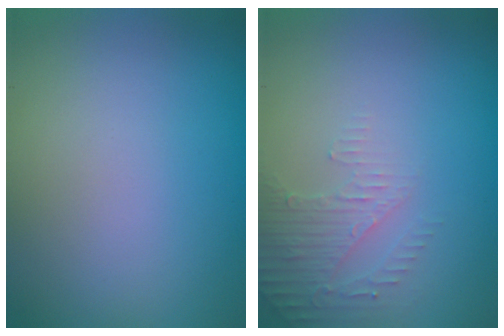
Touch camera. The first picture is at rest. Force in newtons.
{"total": 2.6, "press": 2.5, "slide": 0.7}